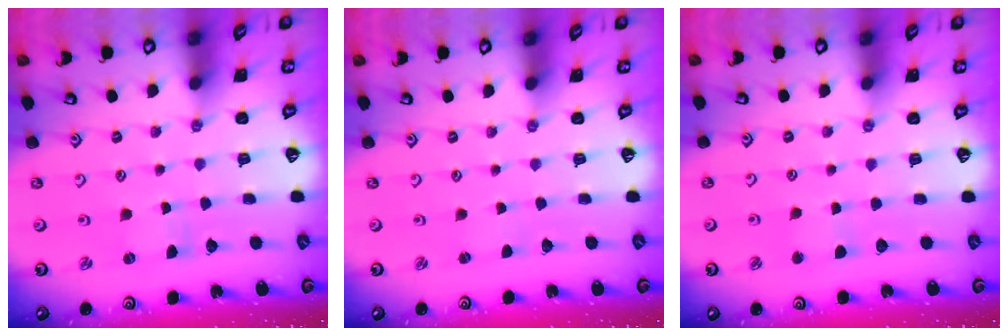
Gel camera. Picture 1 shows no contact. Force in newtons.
{"total": 0.7, "press": 0.7, "slide": 0.1}
{"total": 2.7, "press": 2.6, "slide": 0.3}